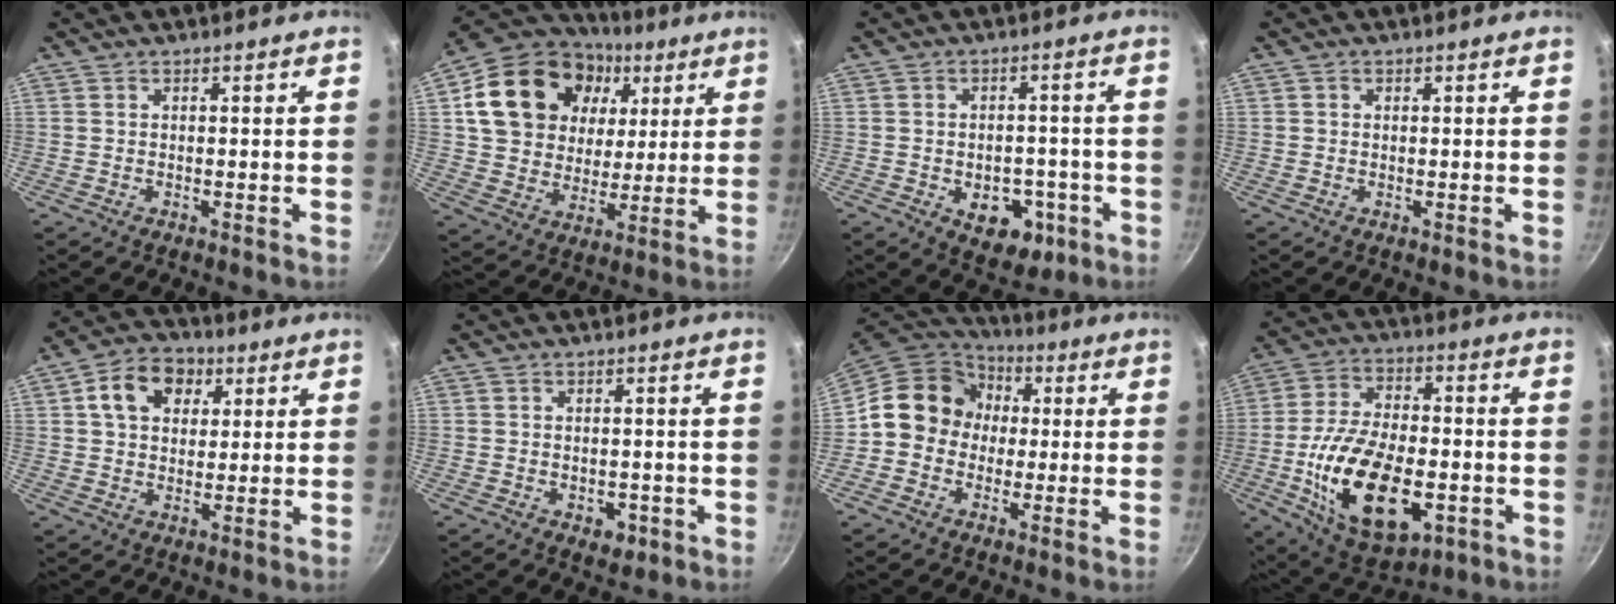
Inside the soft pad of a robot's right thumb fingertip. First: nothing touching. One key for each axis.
{"total": 22.7, "fx": 7.4, "fy": 17.4, "fz": 12.5, "tx": -0.209, "ty": 0.006, "tz": 0.127}
{"total": 9.6, "fx": -3.3, "fy": 6.5, "fz": 6.2, "tx": -0.048, "ty": 0.011, "tz": -0.034}
{"total": 0.7, "fx": 0.2, "fy": 0.7, "fz": 0.2, "tx": -0.001, "ty": 0.002, "tz": 0.001}
{"total": 10.4, "fx": 3.5, "fy": 7.8, "fz": 5.8, "tx": -0.073, "ty": 0.005, "tz": 0.045}
{"total": 3.7, "fx": -1.3, "fy": 2.4, "fz": 2.4, "tx": -0.022, "ty": 0.006, "tz": -0.011}
{"total": 12.5, "fx": 0.6, "fy": 11.2, "fz": 5.4, "tx": -0.047, "ty": 0.030, "tz": -0.010}
{"total": 21.9, "fx": -5.6, "fy": 11.9, "fz": 17.5, "tx": -0.301, "ty": 0.019, "tz": -0.086}